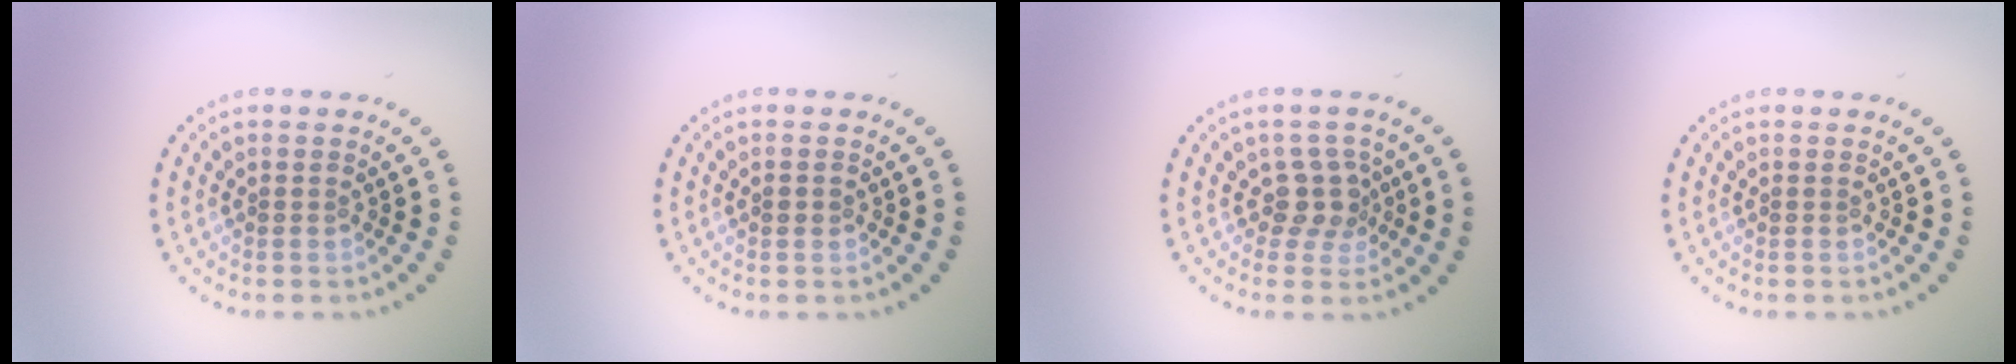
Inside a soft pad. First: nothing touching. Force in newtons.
{"total": 1.0, "press": 1.0, "slide": 0.1}
{"total": 2.4, "press": 1.9, "slide": 1.5}
{"total": 0.0}